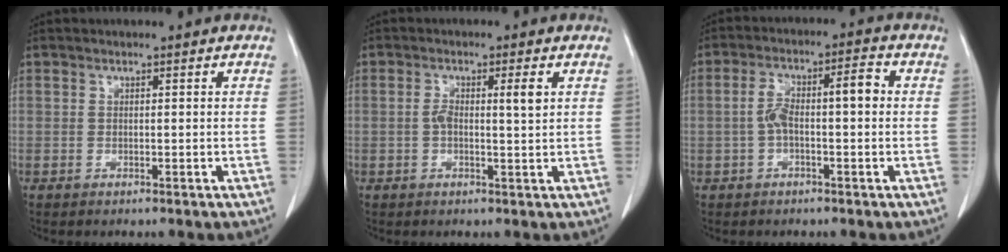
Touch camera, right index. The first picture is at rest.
{"total": 3.8, "force": [0.6, 0.5, 3.7], "torque": [-0.073, 0.011, 0.014]}
{"total": 6.7, "force": [-0.3, 1.6, 6.5], "torque": [-0.127, 0.037, -0.001]}